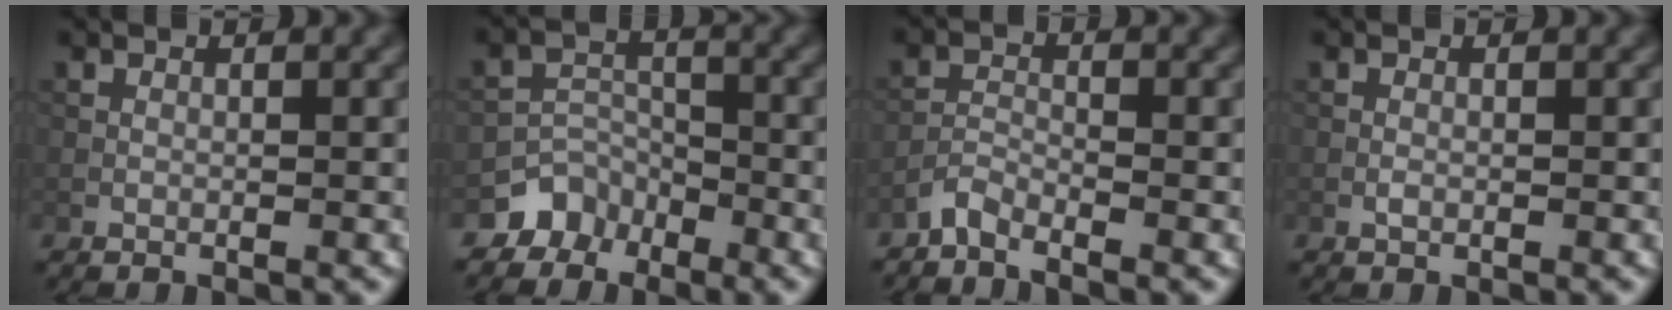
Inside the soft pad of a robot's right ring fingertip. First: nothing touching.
{"total": 3.4, "force": [-2.7, 2.2, 0.2], "torque": [0.012, 0.003, -0.048]}
{"total": 1.7, "force": [-1.6, 0.2, 0.5], "torque": [-0.011, 0.004, -0.041]}
{"total": 0.6, "force": [-0.2, 0.3, 0.4], "torque": [-0.010, 0.000, -0.005]}